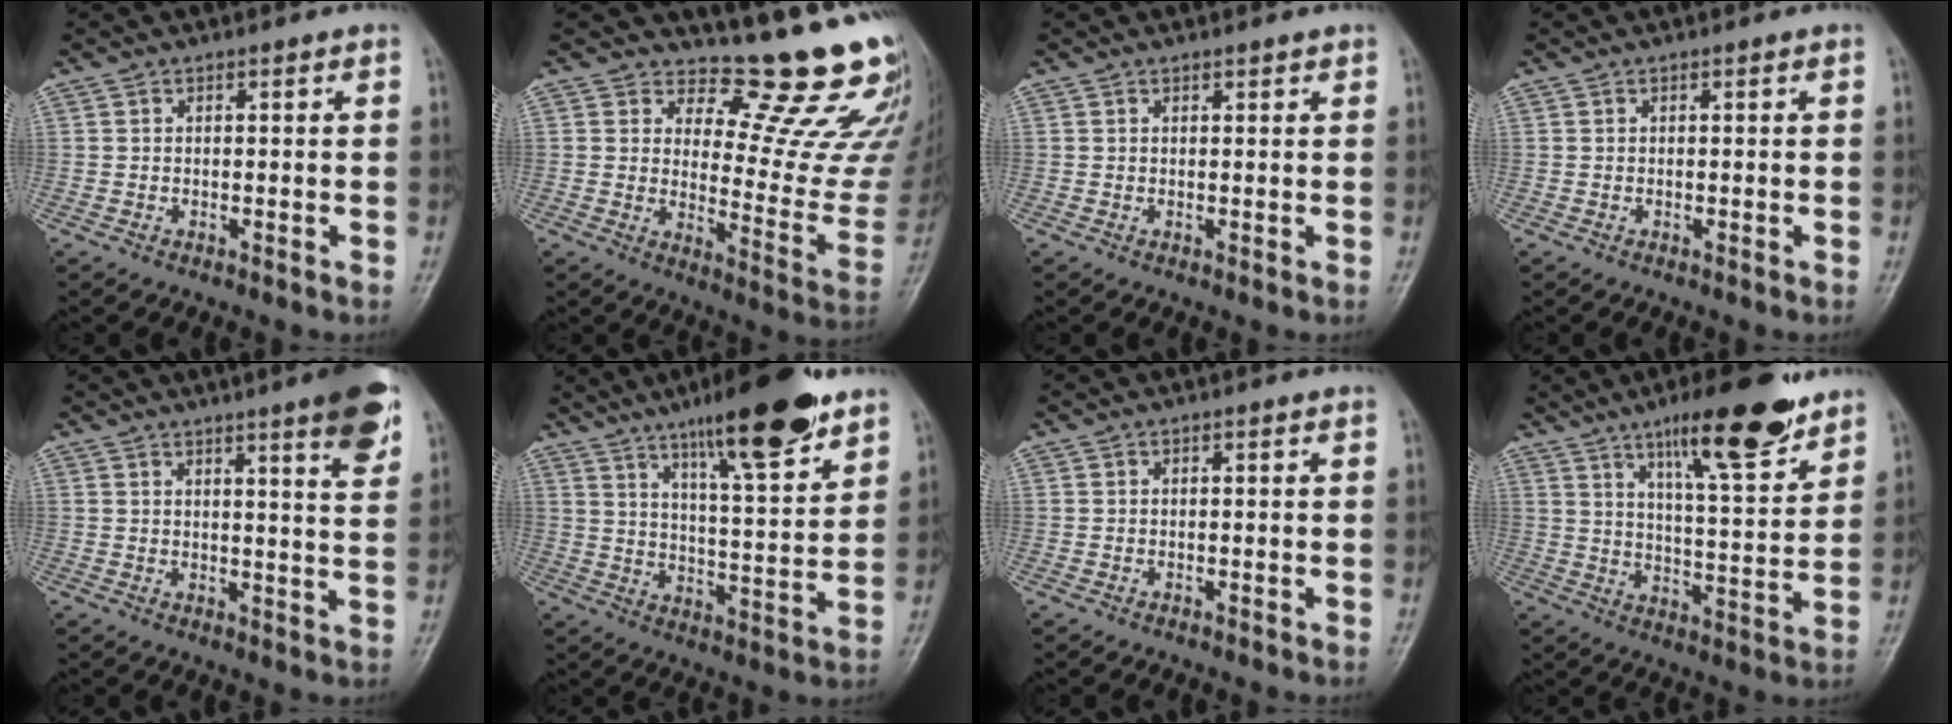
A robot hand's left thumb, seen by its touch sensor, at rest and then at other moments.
{"total": 16.6, "force": [14.9, 4.6, 5.7], "torque": [-0.022, -0.161, 0.165]}
{"total": 0.8, "force": [0.7, 0.3, 0.3], "torque": [-0.003, -0.005, 0.008]}
{"total": 0.0}
{"total": 9.6, "force": [5.8, 1.0, 7.6], "torque": [-0.088, -0.028, 0.071]}
{"total": 17.6, "force": [11.7, 3.3, 12.7], "torque": [-0.176, -0.058, 0.188]}
{"total": 0.0}
{"total": 16.0, "force": [10.6, 3.6, 11.4], "torque": [-0.153, -0.059, 0.171]}